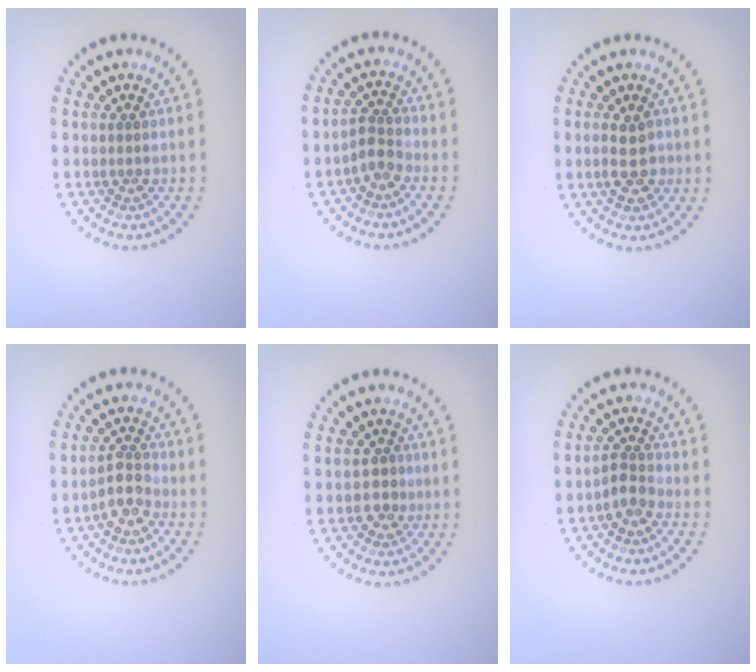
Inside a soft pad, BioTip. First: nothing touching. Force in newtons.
{"total": 2.0, "press": 1.7, "slide": 1.1}
{"total": 2.6, "press": 2.6, "slide": 0.3}
{"total": 2.4, "press": 2.1, "slide": 1.2}
{"total": 1.6, "press": 1.5, "slide": 0.6}
{"total": 1.9, "press": 1.6, "slide": 1.0}